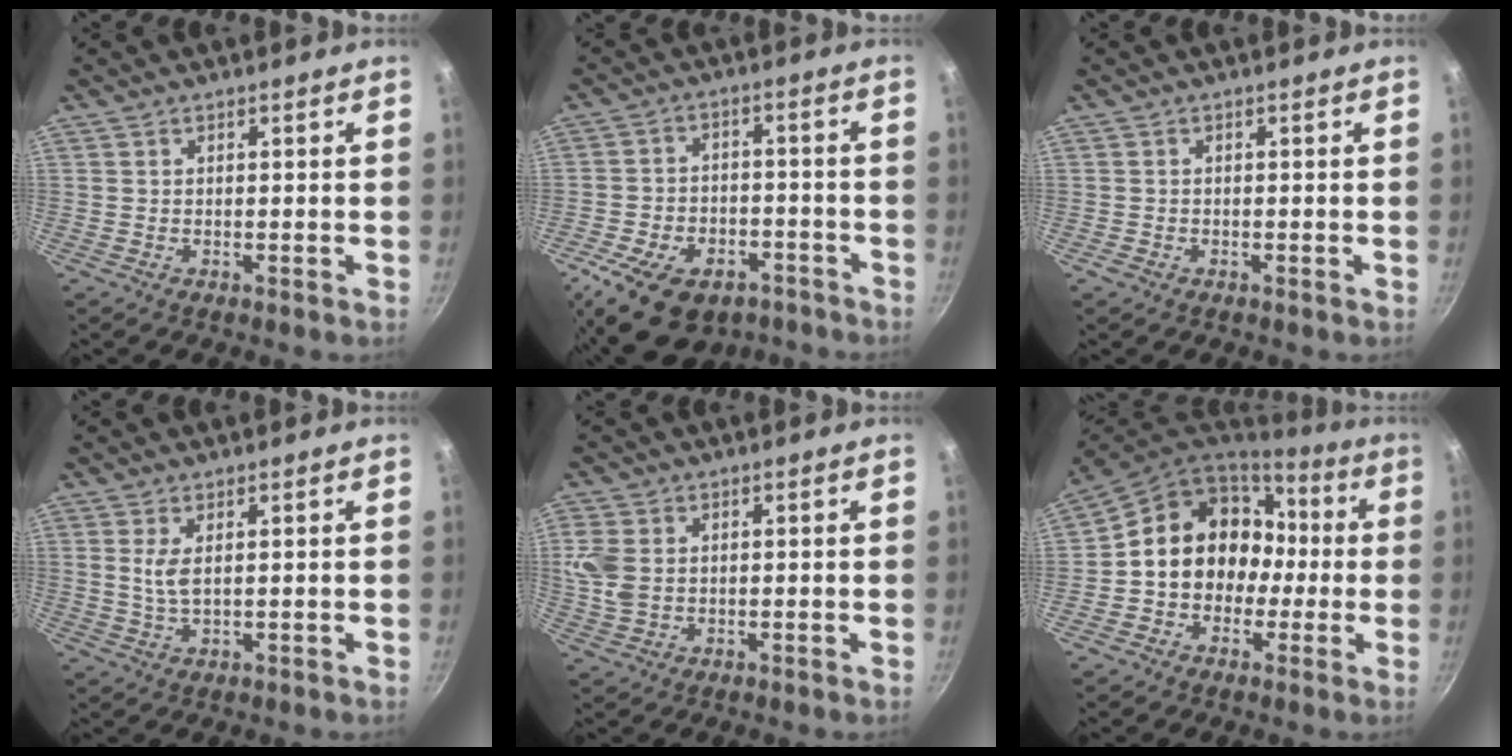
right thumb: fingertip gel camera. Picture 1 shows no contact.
{"total": 16.4, "force": [-9.4, 10.1, 8.9], "torque": [-0.138, 0.042, -0.141]}
{"total": 0.9, "force": [-0.6, 0.6, 0.4], "torque": [-0.011, 0.000, -0.010]}
{"total": 3.6, "force": [0.8, 1.5, 3.2], "torque": [-0.066, -0.007, 0.020]}
{"total": 6.2, "force": [0.7, 4.6, 4.1], "torque": [-0.087, 0.000, 0.014]}
{"total": 16.2, "force": [-0.3, 13.7, 8.7], "torque": [-0.097, 0.056, -0.012]}